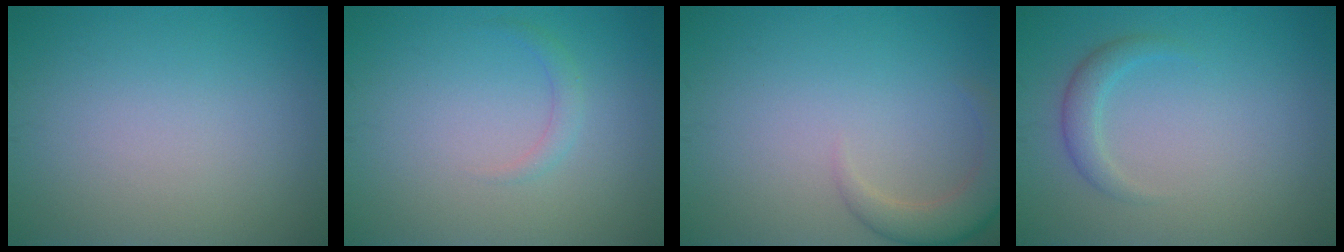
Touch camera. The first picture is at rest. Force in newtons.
{"total": 1.1, "press": 1.1, "slide": 0.0}
{"total": 3.3, "press": 3.3, "slide": 0.3}
{"total": 1.8, "press": 1.8, "slide": 0.1}